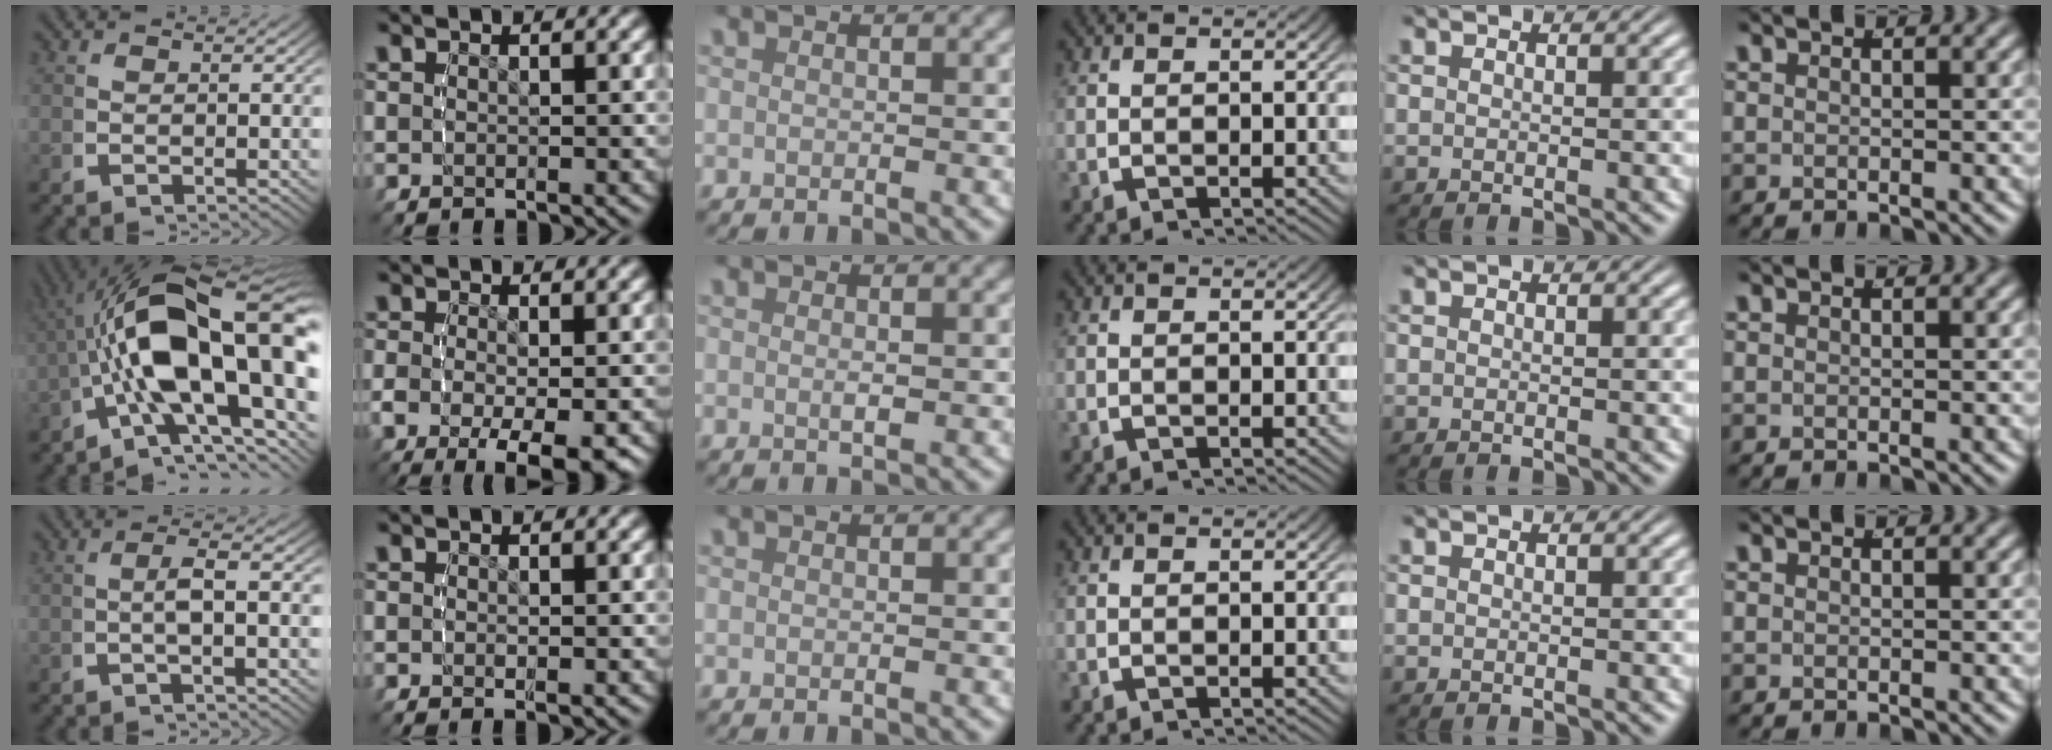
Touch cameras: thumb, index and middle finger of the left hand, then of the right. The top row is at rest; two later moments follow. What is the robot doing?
{"motion": "lift_and_place", "object": "button"}